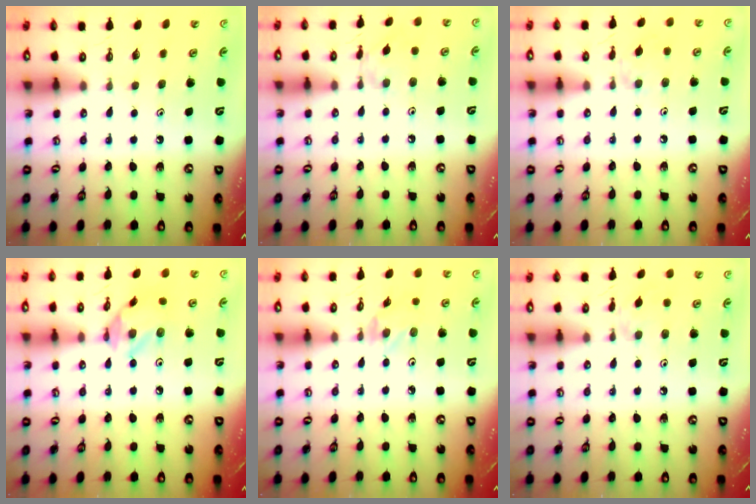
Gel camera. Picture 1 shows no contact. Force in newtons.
{"total": 2.0, "press": 2.0, "slide": 0.2}
{"total": 5.9, "press": 5.8, "slide": 0.8}
{"total": 9.3, "press": 9.3, "slide": 0.6}
{"total": 0.6, "press": 0.6, "slide": 0.2}
{"total": 3.4, "press": 3.3, "slide": 0.7}